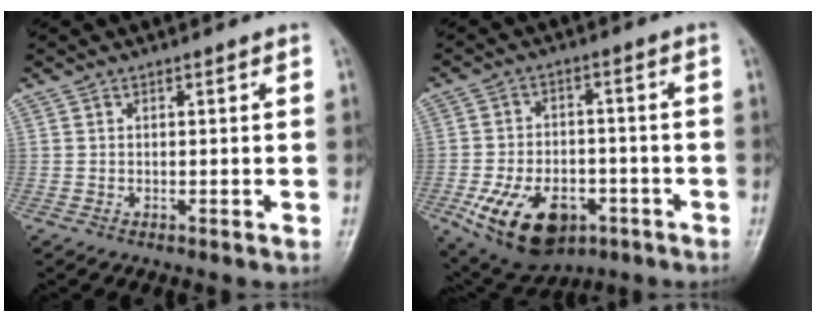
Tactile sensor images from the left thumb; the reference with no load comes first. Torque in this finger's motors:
{"motor_torque": [-0.58, 2.03, 1.39, 0.84, 0.16]}